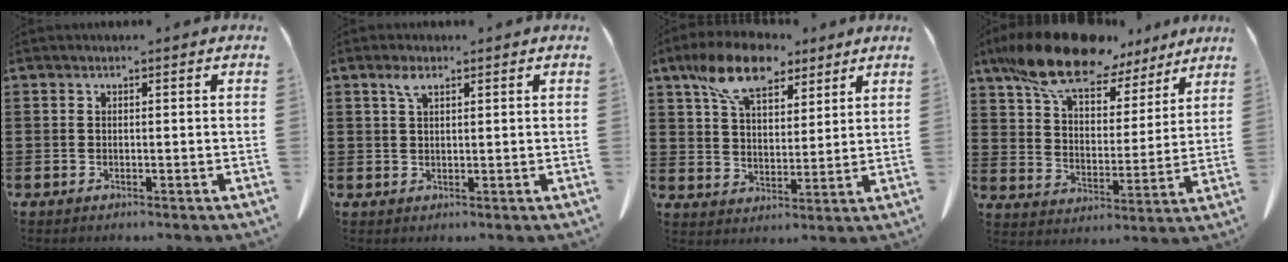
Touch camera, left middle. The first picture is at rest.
{"total": 3.0, "force": [1.7, 1.2, 2.1], "torque": [-0.050, 0.005, 0.031]}
{"total": 10.7, "force": [7.4, 4.8, 6.0], "torque": [-0.133, -0.004, 0.137]}
{"total": 13.3, "force": [10.7, 4.5, 6.5], "torque": [-0.152, -0.044, 0.192]}